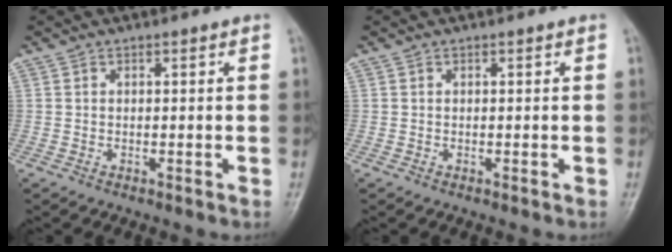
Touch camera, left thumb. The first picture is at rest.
{"total": 0.0}